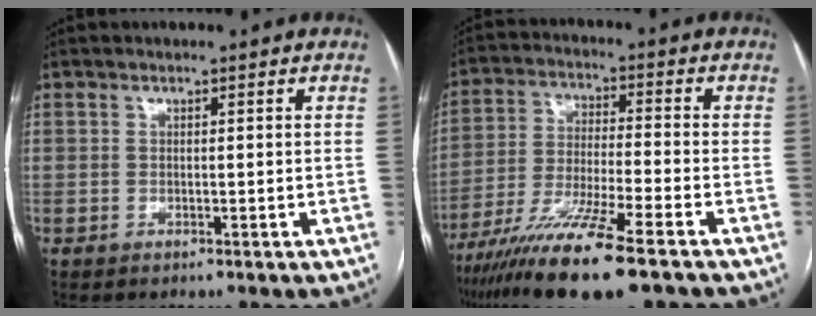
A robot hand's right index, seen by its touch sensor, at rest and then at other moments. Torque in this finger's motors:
{"motor_torque": [0.71, -0.72, 1.05, 0.21]}